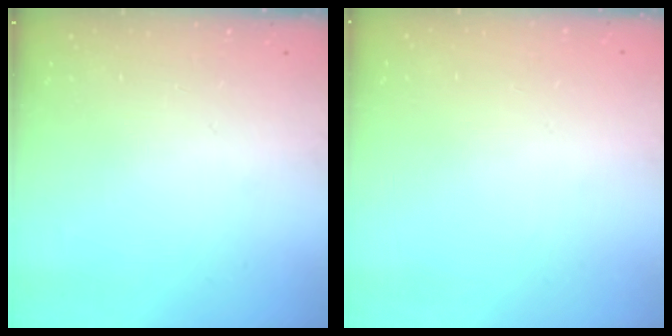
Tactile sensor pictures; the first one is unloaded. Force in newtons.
{"total": 0.0}